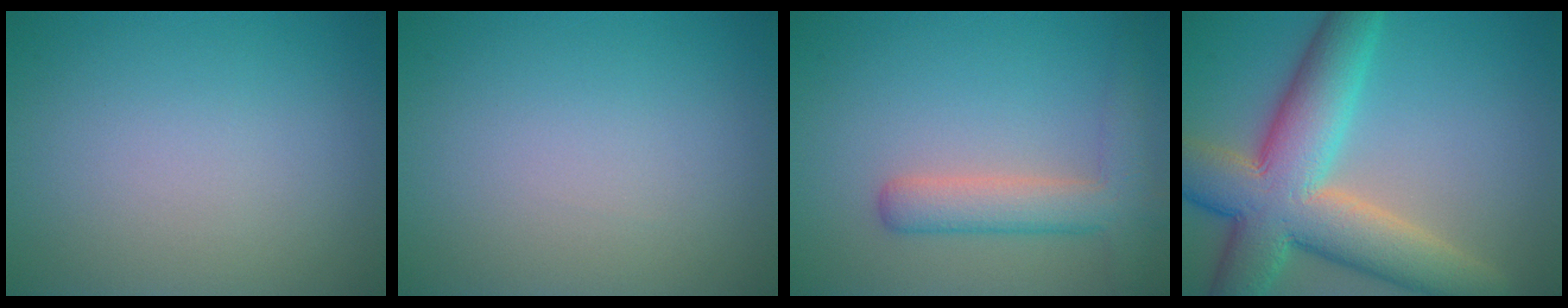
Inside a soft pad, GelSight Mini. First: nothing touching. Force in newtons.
{"total": 0.0}
{"total": 4.3, "press": 4.3, "slide": 0.2}
{"total": 11.4, "press": 11.4, "slide": 0.7}